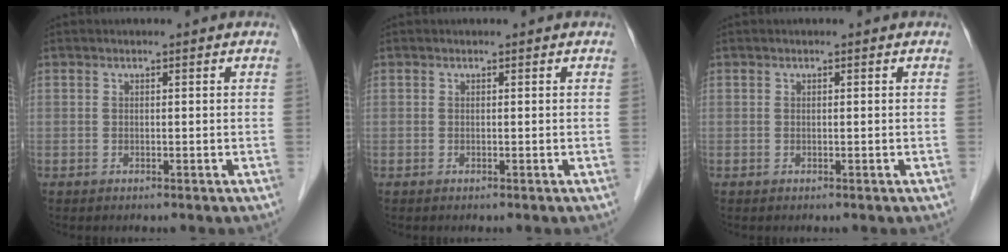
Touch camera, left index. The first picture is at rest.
{"total": 0.0}
{"total": 0.0}